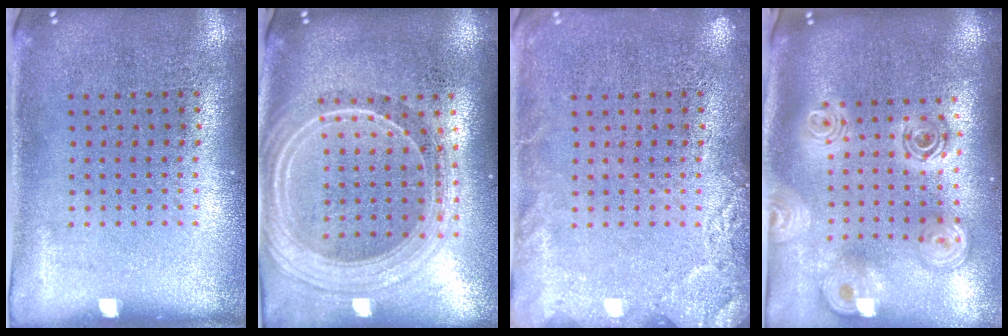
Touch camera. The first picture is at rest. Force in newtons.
{"total": 2.4, "press": 2.0, "slide": 1.2}
{"total": 2.4, "press": 2.4, "slide": 0.3}
{"total": 2.6, "press": 1.9, "slide": 1.8}